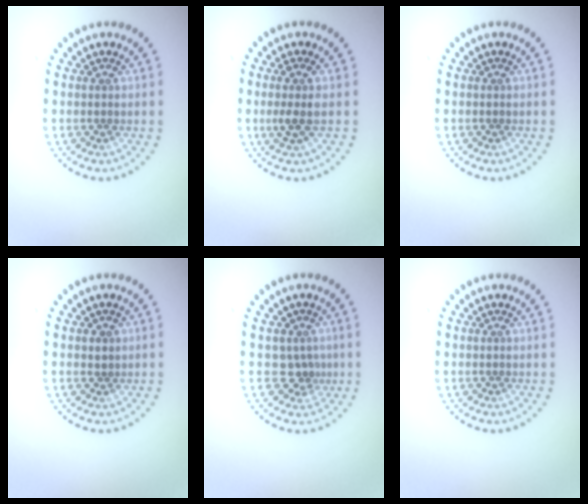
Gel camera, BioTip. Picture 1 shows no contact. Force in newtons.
{"total": 1.9, "press": 1.6, "slide": 1.0}
{"total": 0.0}
{"total": 0.6, "press": 0.3, "slide": 0.5}
{"total": 1.9, "press": 1.4, "slide": 1.2}
{"total": 0.0}